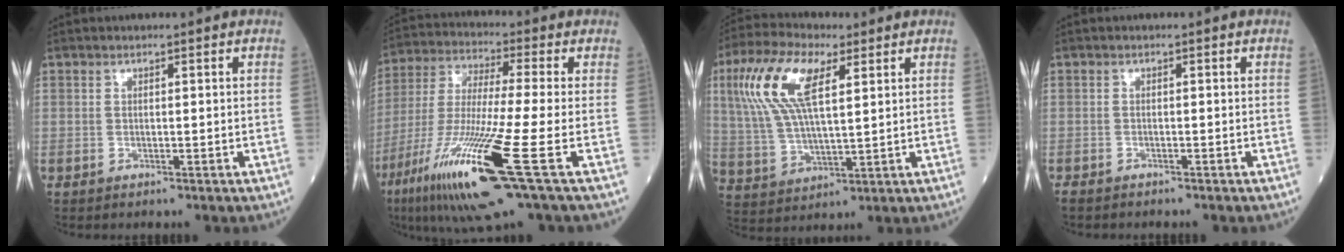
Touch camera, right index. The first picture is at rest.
{"total": 18.7, "force": [-7.9, -0.1, 17.0], "torque": [-0.352, -0.047, -0.151]}
{"total": 13.1, "force": [5.0, 4.3, 11.3], "torque": [-0.254, 0.023, 0.099]}
{"total": 2.4, "force": [-2.2, 0.6, 0.8], "torque": [-0.013, -0.004, -0.033]}